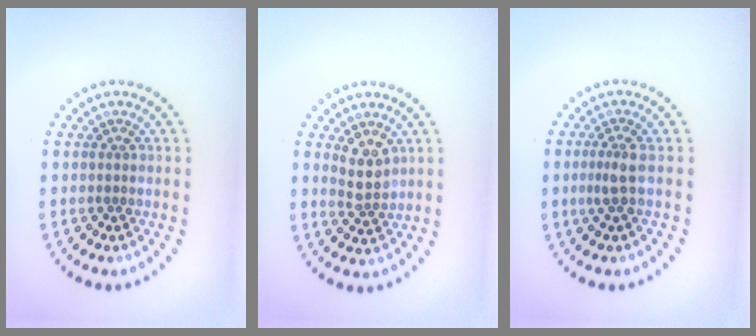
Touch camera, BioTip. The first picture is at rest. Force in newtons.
{"total": 2.4, "press": 2.1, "slide": 1.2}
{"total": 1.7, "press": 1.3, "slide": 1.2}